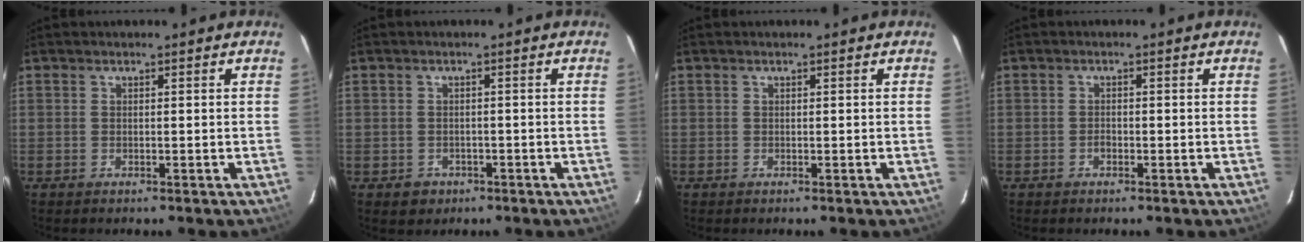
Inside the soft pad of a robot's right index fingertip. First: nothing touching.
{"total": 3.2, "force": [-1.1, 3.0, 0.4], "torque": [-0.013, 0.005, -0.012]}
{"total": 0.0}
{"total": 1.0, "force": [-0.6, 0.7, 0.4], "torque": [-0.008, 0.003, -0.011]}